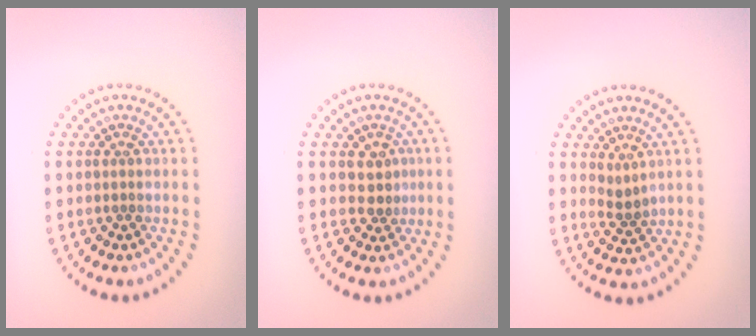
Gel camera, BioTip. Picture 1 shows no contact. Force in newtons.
{"total": 1.9, "press": 1.6, "slide": 0.9}
{"total": 1.5, "press": 1.0, "slide": 1.1}